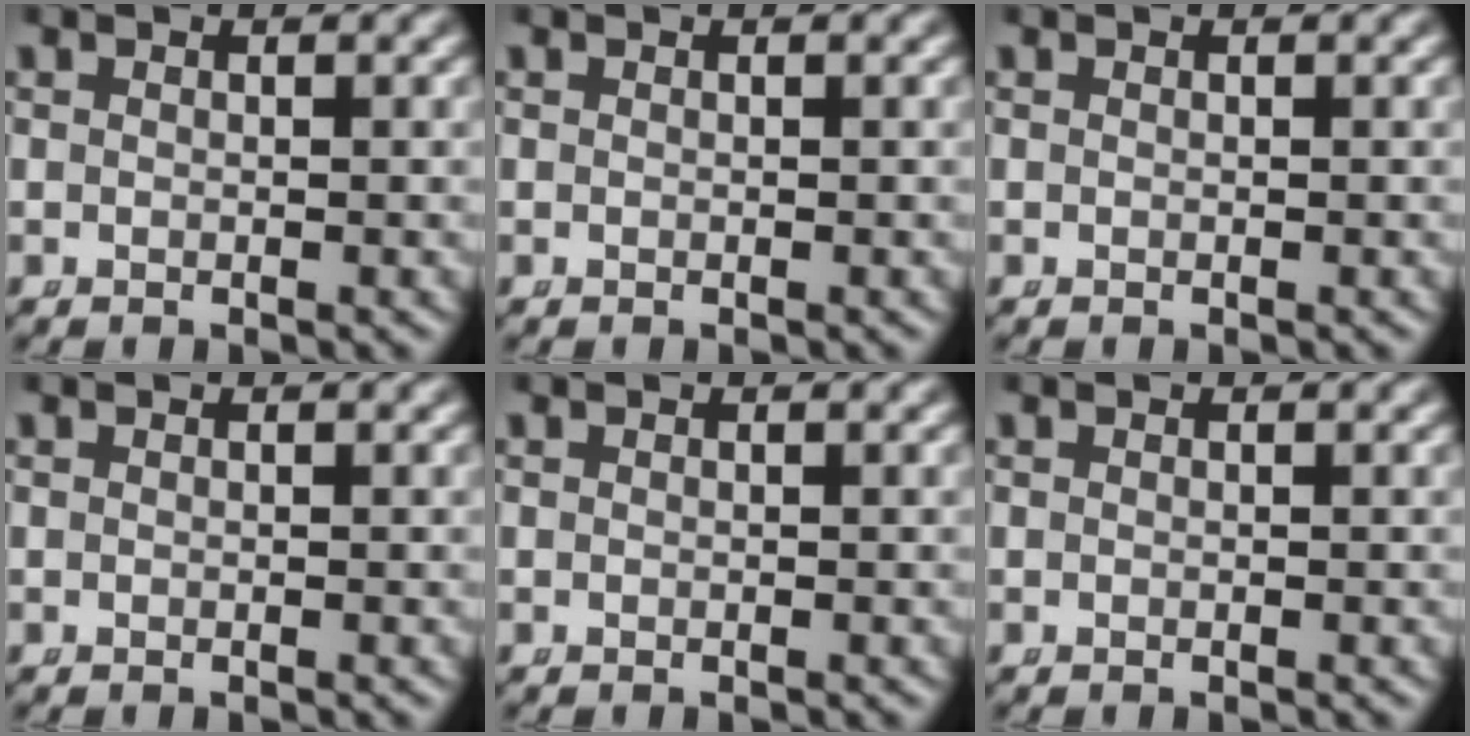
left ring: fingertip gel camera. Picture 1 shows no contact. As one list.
[{"total": 0.0}, {"total": 0.0}, {"total": 0.0}, {"total": 0.0}, {"total": 0.0}]